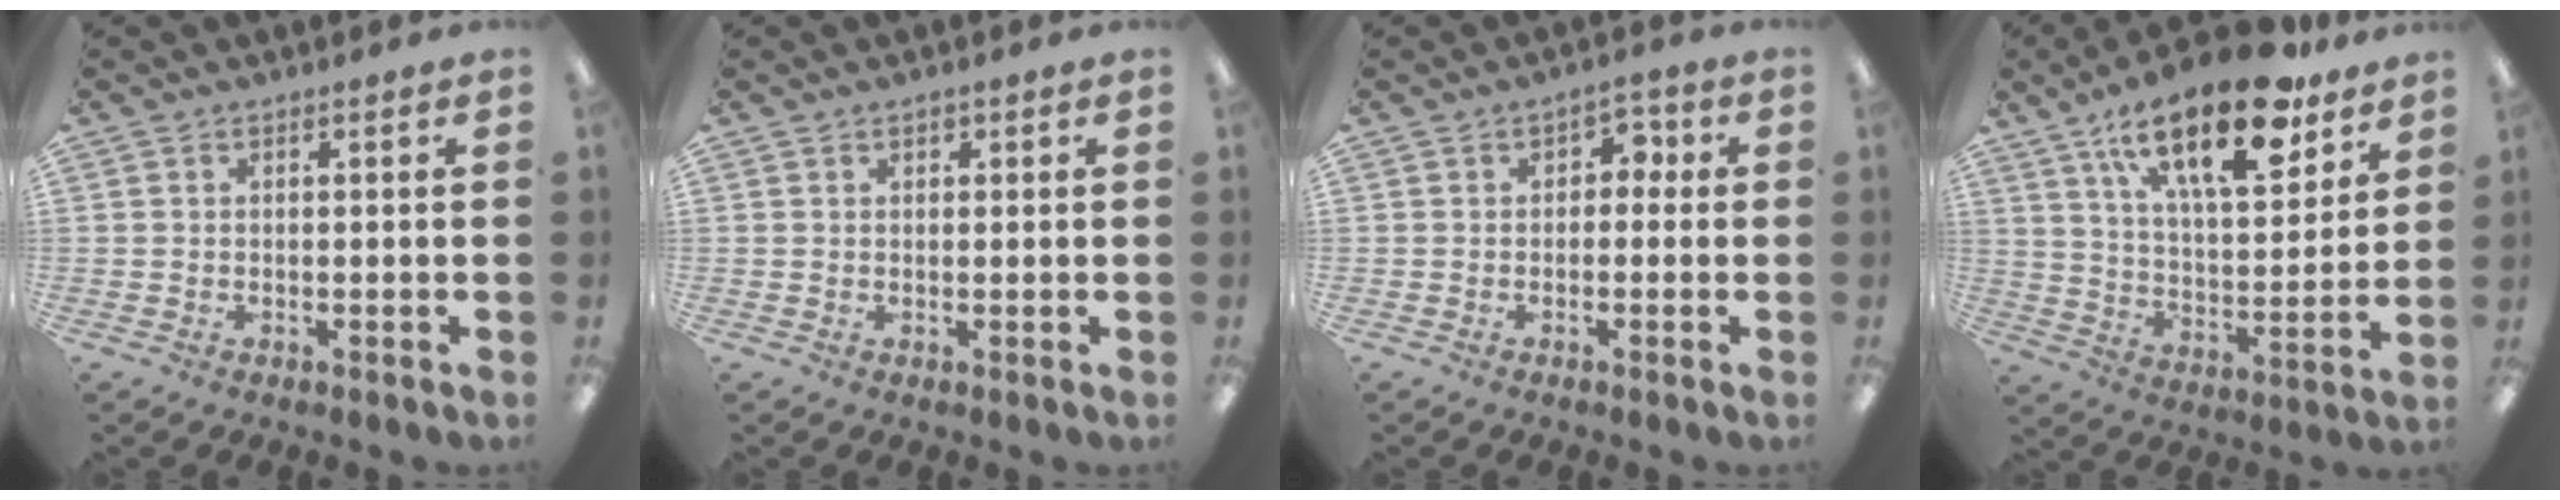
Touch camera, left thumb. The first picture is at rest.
{"total": 0.9, "force": [0.6, 0.6, 0.3], "torque": [-0.007, 0.002, 0.011]}
{"total": 2.9, "force": [-0.2, 2.2, 1.9], "torque": [-0.028, 0.010, -0.011]}
{"total": 22.5, "force": [14.4, 8.6, 15.0], "torque": [-0.228, -0.080, 0.239]}